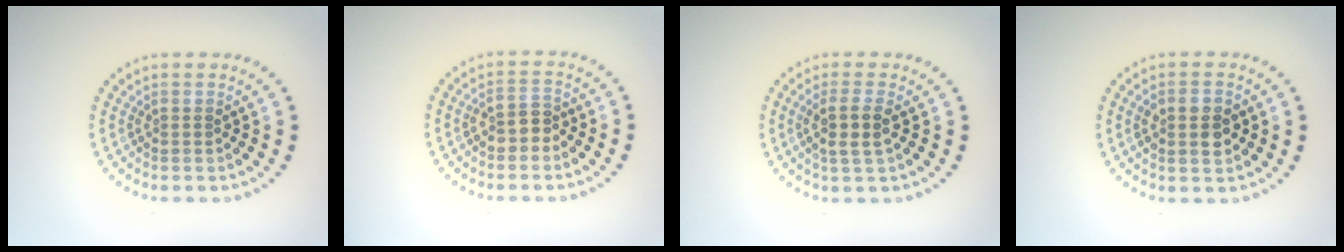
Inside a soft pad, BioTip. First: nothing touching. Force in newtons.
{"total": 2.0, "press": 1.9, "slide": 0.7}
{"total": 2.5, "press": 2.2, "slide": 1.1}
{"total": 2.7, "press": 2.7, "slide": 0.3}